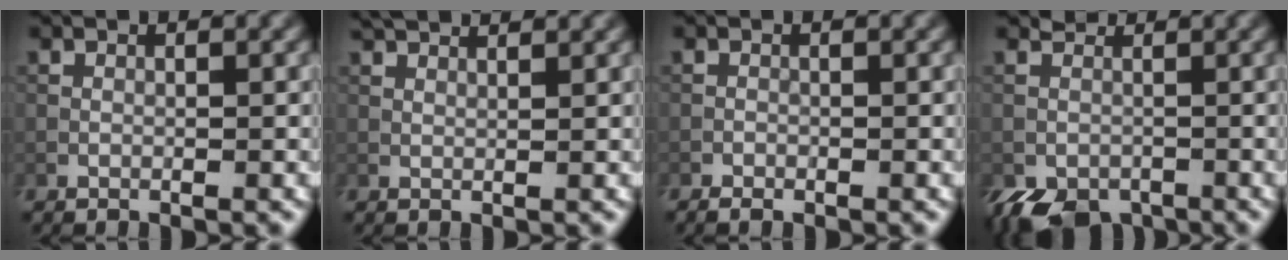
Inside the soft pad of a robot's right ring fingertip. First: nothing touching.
{"total": 3.5, "force": [2.9, 0.8, 1.7], "torque": [-0.024, 0.009, 0.027]}
{"total": 0.7, "force": [-0.5, 0.4, 0.2], "torque": [-0.002, -0.003, -0.010]}
{"total": 4.8, "force": [-2.2, 3.5, 2.3], "torque": [-0.043, -0.016, -0.036]}